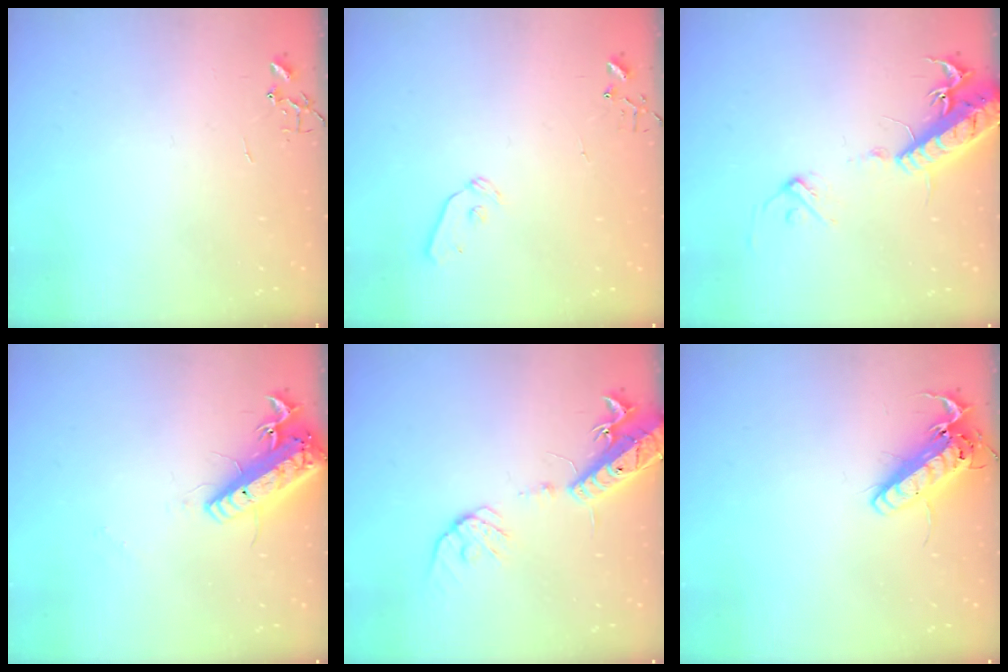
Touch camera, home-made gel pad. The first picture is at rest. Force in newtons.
{"total": 8.7, "press": 8.7, "slide": 0.9}
{"total": 17.9, "press": 17.6, "slide": 3.5}
{"total": 17.2, "press": 16.8, "slide": 3.6}
{"total": 16.0, "press": 15.7, "slide": 3.3}
{"total": 15.8, "press": 15.6, "slide": 2.7}